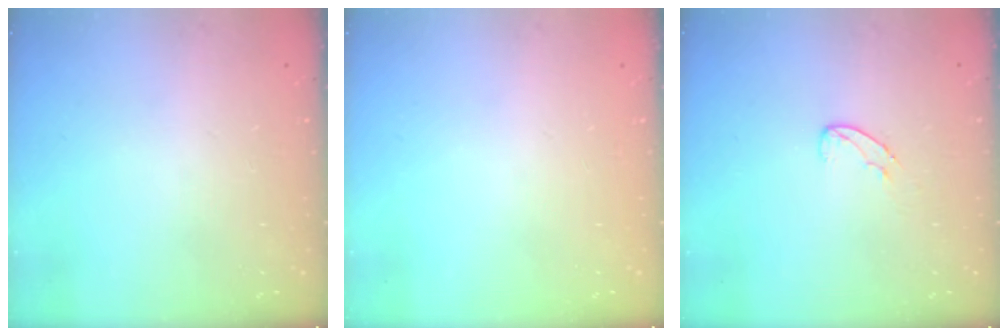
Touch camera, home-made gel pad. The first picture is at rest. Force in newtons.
{"total": 0.0}
{"total": 5.9, "press": 5.9, "slide": 0.4}